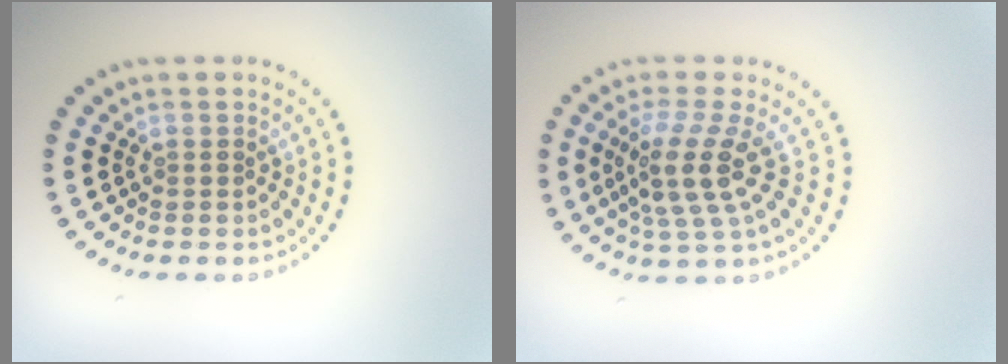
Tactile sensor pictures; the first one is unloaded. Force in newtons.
{"total": 4.2, "press": 3.2, "slide": 2.8}